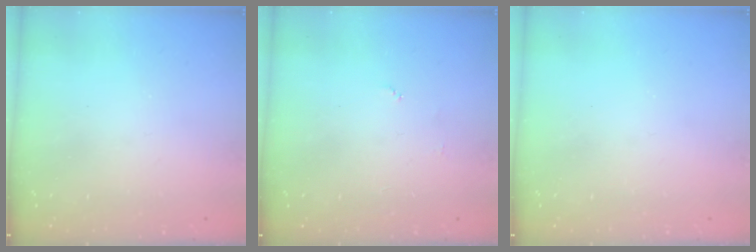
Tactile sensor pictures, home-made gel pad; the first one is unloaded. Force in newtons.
{"total": 3.7, "press": 3.7, "slide": 0.4}
{"total": 0.0}